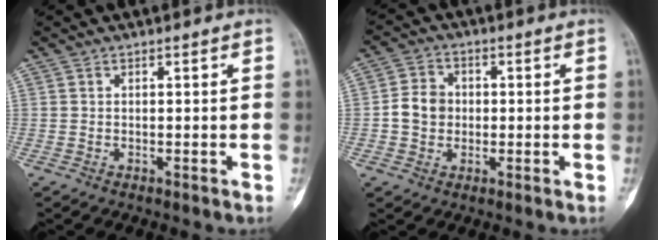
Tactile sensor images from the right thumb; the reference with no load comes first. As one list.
[{"total": 6.0, "force": [-0.3, 5.2, 2.9], "torque": [-0.035, 0.013, -0.012]}]